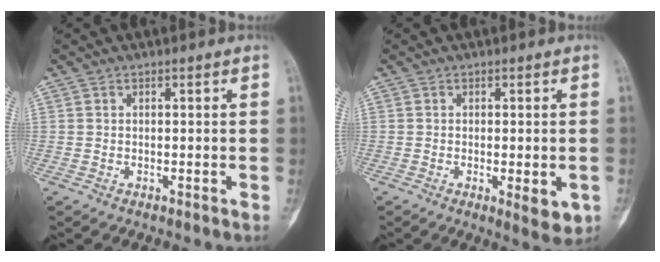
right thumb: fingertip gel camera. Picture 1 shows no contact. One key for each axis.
{"total": 5.2, "fx": -1.4, "fy": 1.8, "fz": 4.7, "tx": -0.058, "ty": -0.011, "tz": -0.014}